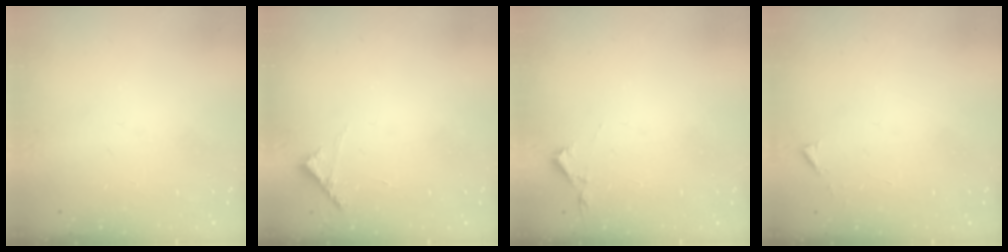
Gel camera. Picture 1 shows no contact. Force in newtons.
{"total": 5.4, "press": 5.4, "slide": 0.4}
{"total": 2.9, "press": 2.9, "slide": 0.5}
{"total": 2.9, "press": 2.9, "slide": 0.4}